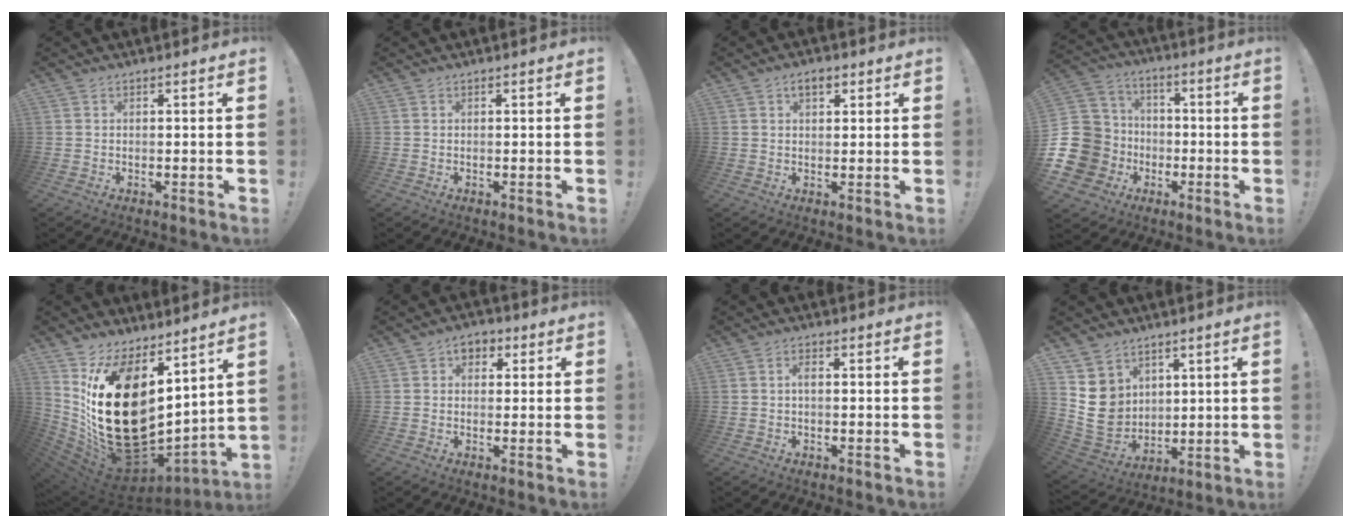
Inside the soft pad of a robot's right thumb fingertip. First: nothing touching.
{"total": 0.0}
{"total": 3.6, "force": [1.5, 2.2, 2.5], "torque": [-0.037, 0.002, 0.025]}
{"total": 17.7, "force": [-3.8, 15.7, 7.1], "torque": [-0.140, 0.029, -0.030]}
{"total": 26.6, "force": [2.4, 15.9, 21.1], "torque": [-0.416, -0.039, 0.074]}
{"total": 4.5, "force": [1.1, 3.7, 2.2], "torque": [-0.016, 0.000, 0.017]}
{"total": 1.9, "force": [-0.2, 0.6, 1.8], "torque": [-0.043, 0.010, -0.004]}
{"total": 10.9, "force": [3.7, 9.5, 3.7], "torque": [-0.072, -0.036, 0.082]}